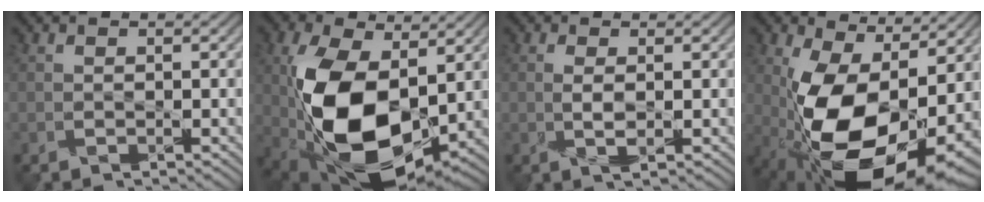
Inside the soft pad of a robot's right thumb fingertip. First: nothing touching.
{"total": 15.0, "force": [-0.1, 8.7, 12.2], "torque": [-0.265, -0.017, 0.006]}
{"total": 1.6, "force": [0.2, 0.1, 1.6], "torque": [-0.037, 0.005, 0.003]}
{"total": 15.7, "force": [-1.9, 7.9, 13.4], "torque": [-0.244, -0.018, -0.026]}